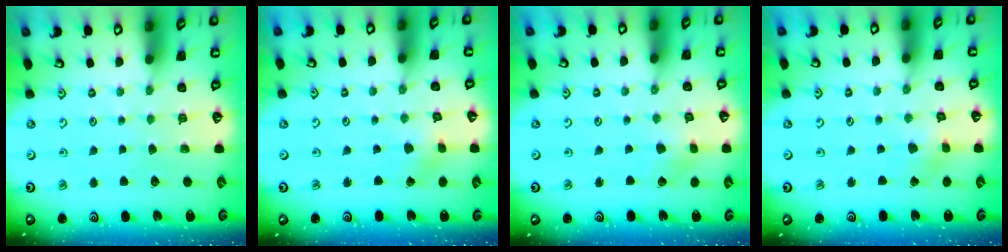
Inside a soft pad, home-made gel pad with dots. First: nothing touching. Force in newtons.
{"total": 2.3, "press": 2.3, "slide": 0.3}
{"total": 2.8, "press": 2.8, "slide": 0.4}
{"total": 2.1, "press": 2.1, "slide": 0.1}